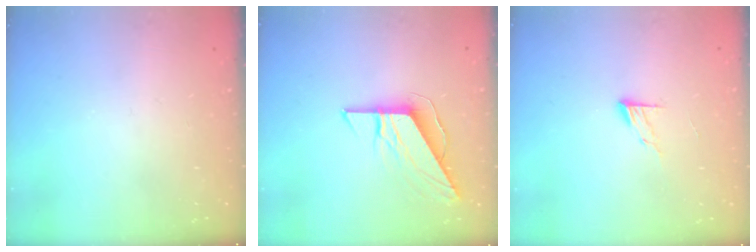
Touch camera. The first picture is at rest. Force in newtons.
{"total": 8.3, "press": 8.3, "slide": 0.7}
{"total": 7.9, "press": 7.9, "slide": 0.7}